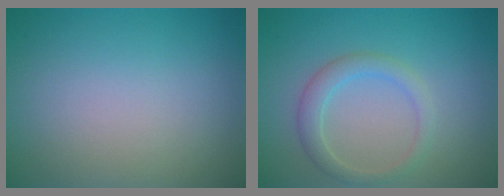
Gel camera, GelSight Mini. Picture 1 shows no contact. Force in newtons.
{"total": 2.4, "press": 2.4, "slide": 0.1}